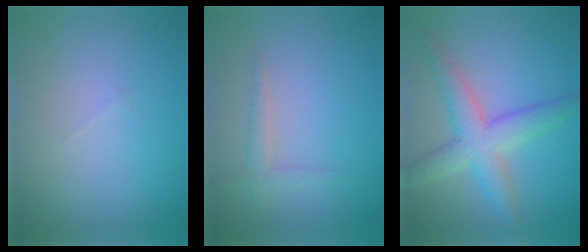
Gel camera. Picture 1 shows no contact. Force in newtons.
{"total": 1.4, "press": 1.4, "slide": 0.1}
{"total": 5.0, "press": 5.0, "slide": 0.3}